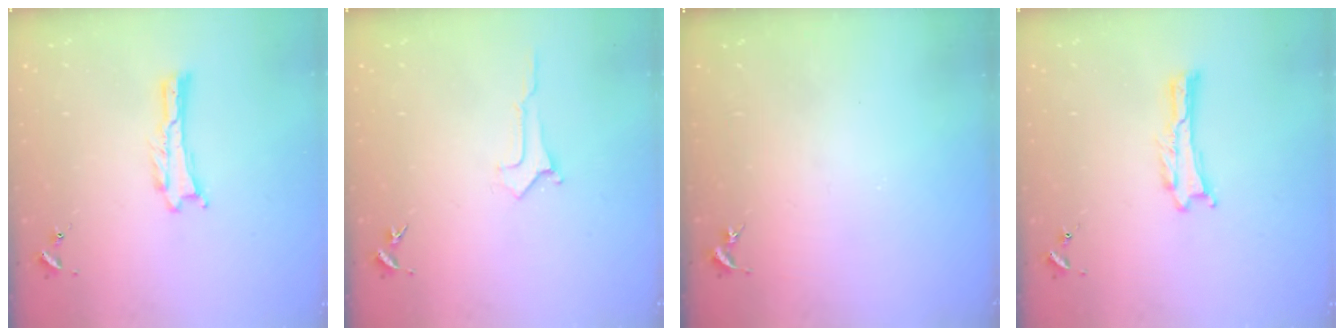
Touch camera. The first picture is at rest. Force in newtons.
{"total": 0.0}
{"total": 0.0}
{"total": 0.0}